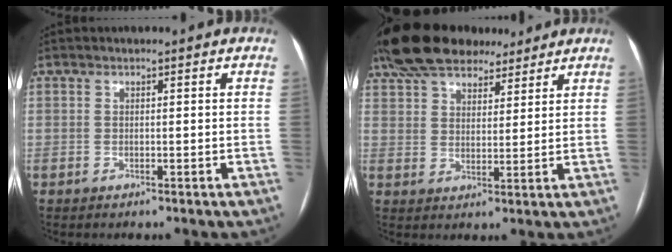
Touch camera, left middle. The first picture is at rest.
{"total": 16.0, "force": [12.7, 6.5, 7.1], "torque": [-0.141, 0.047, 0.212]}